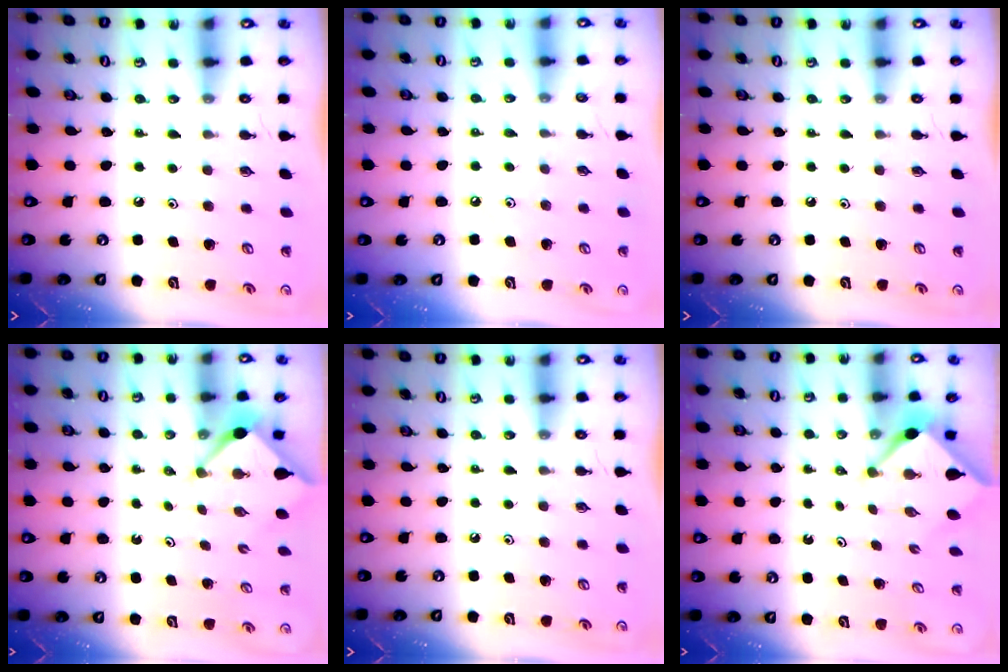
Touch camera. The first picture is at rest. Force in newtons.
{"total": 2.9, "press": 2.9, "slide": 0.4}
{"total": 0.0}
{"total": 2.6, "press": 2.6, "slide": 0.3}
{"total": 0.0}
{"total": 2.2, "press": 2.1, "slide": 0.3}